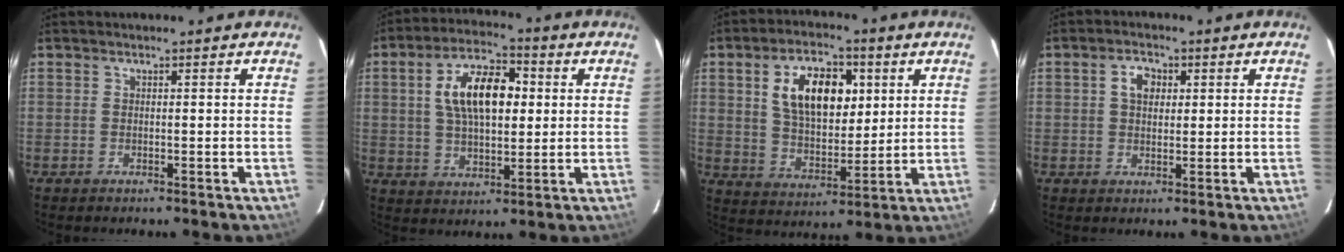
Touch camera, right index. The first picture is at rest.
{"total": 13.1, "force": [2.6, 6.7, 11.0], "torque": [-0.195, 0.025, 0.045]}
{"total": 13.9, "force": [4.3, 7.8, 10.6], "torque": [-0.185, 0.019, 0.082]}
{"total": 4.1, "force": [1.1, 2.8, 2.7], "torque": [-0.044, 0.013, 0.021]}